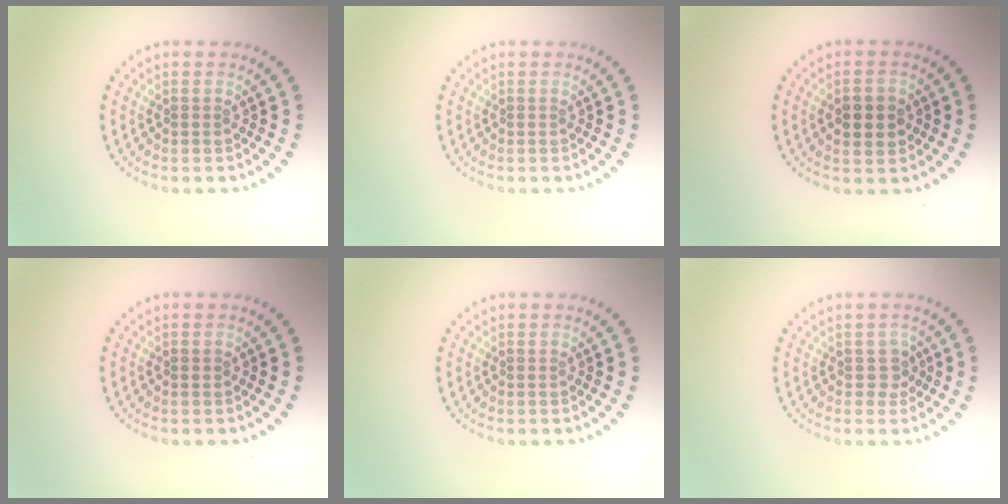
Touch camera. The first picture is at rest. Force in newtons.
{"total": 0.0}
{"total": 2.7, "press": 2.7, "slide": 0.2}
{"total": 0.5, "press": 0.5, "slide": 0.0}
{"total": 0.0}
{"total": 1.3, "press": 1.2, "slide": 0.7}